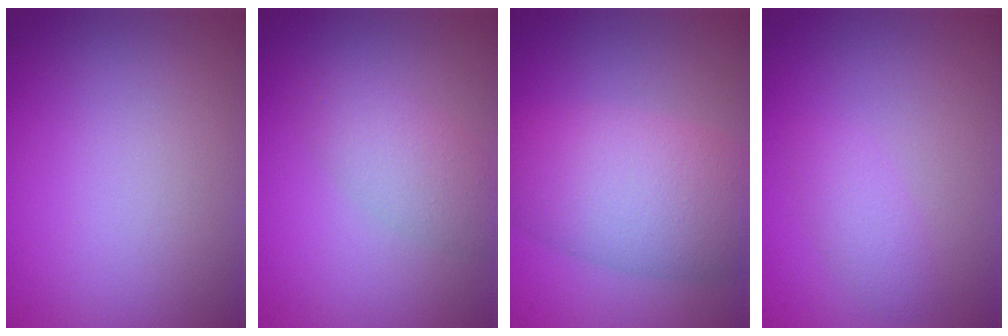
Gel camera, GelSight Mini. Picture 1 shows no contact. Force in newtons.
{"total": 2.7, "press": 2.7, "slide": 0.1}
{"total": 7.6, "press": 7.6, "slide": 0.2}
{"total": 1.6, "press": 1.6, "slide": 0.1}